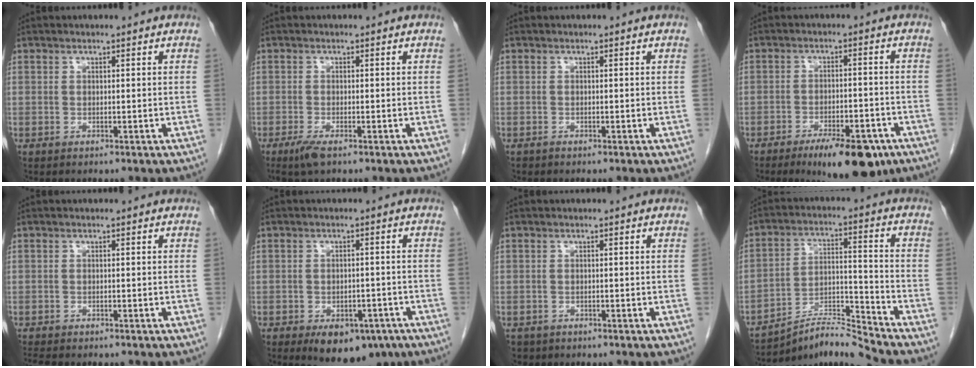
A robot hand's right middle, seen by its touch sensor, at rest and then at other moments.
{"total": 2.6, "force": [-1.6, 0.4, 1.9], "torque": [-0.044, -0.007, -0.032]}
{"total": 0.0}
{"total": 10.9, "force": [-7.2, 3.5, 7.4], "torque": [-0.100, -0.006, -0.106]}
{"total": 2.7, "force": [-2.3, 0.6, 1.2], "torque": [-0.025, -0.008, -0.030]}
{"total": 9.4, "force": [-5.8, 5.2, 5.3], "torque": [-0.062, 0.003, -0.075]}
{"total": 1.9, "force": [-1.3, 1.4, 0.2], "torque": [-0.011, 0.000, -0.019]}
{"total": 9.0, "force": [-8.6, -2.1, 1.3], "torque": [-0.030, 0.021, -0.154]}